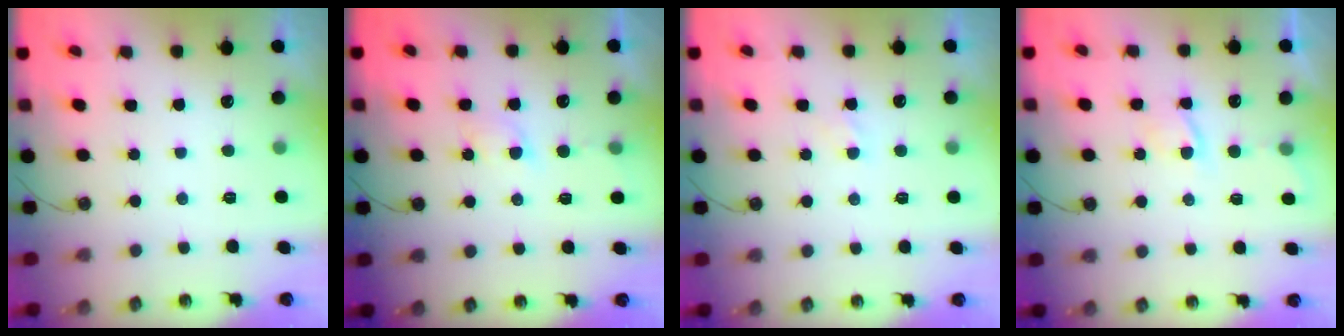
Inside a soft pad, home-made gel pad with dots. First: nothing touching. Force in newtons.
{"total": 3.4, "press": 3.4, "slide": 0.5}
{"total": 2.7, "press": 2.6, "slide": 0.4}
{"total": 4.5, "press": 4.4, "slide": 0.6}